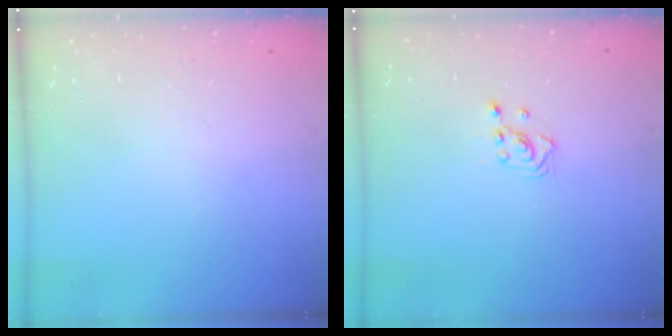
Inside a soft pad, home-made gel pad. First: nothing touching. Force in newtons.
{"total": 2.3, "press": 2.3, "slide": 0.3}